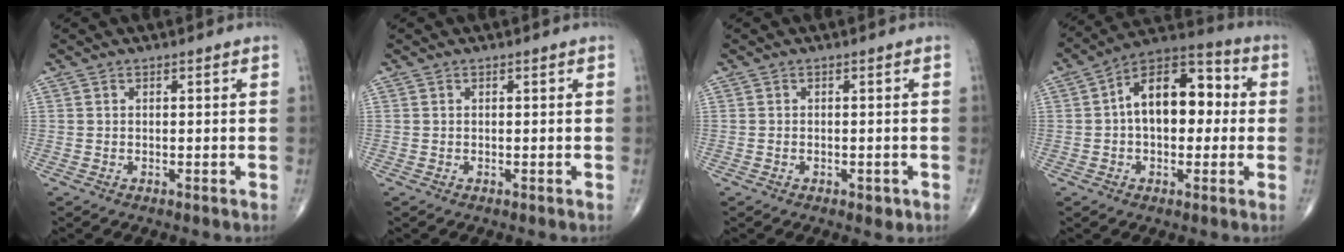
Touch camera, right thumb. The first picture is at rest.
{"total": 0.0}
{"total": 1.7, "force": [-0.7, 1.0, 1.2], "torque": [-0.015, 0.005, -0.005]}
{"total": 15.1, "force": [1.1, 9.0, 12.0], "torque": [-0.155, 0.040, 0.004]}